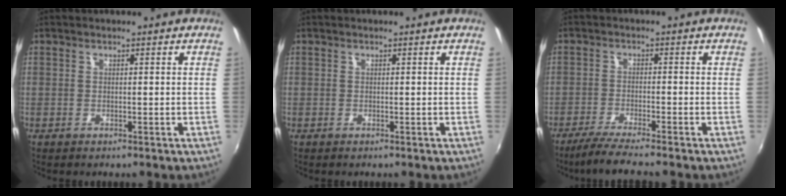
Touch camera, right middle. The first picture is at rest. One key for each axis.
{"total": 0.0}
{"total": 6.2, "fx": -5.4, "fy": -0.5, "fz": 3.1, "tx": -0.080, "ty": -0.018, "tz": -0.097}